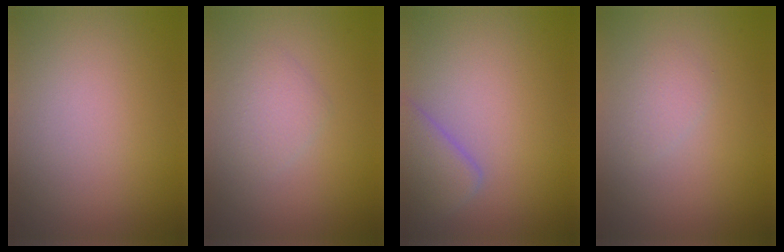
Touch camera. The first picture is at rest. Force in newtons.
{"total": 1.7, "press": 1.7, "slide": 0.1}
{"total": 2.8, "press": 2.8, "slide": 0.3}
{"total": 1.1, "press": 1.1, "slide": 0.1}